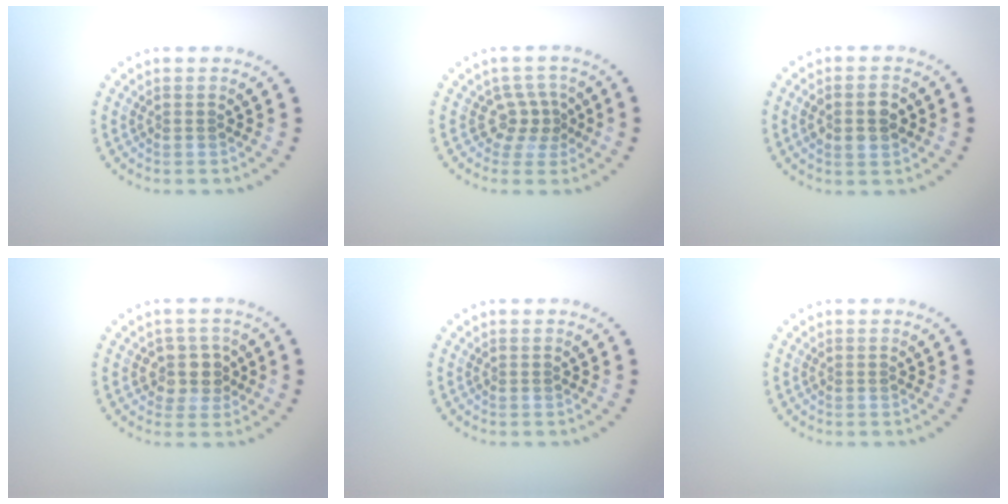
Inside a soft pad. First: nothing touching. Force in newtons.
{"total": 2.6, "press": 1.8, "slide": 1.8}
{"total": 2.7, "press": 2.7, "slide": 0.3}
{"total": 2.9, "press": 2.4, "slide": 1.5}
{"total": 0.0}
{"total": 0.0}